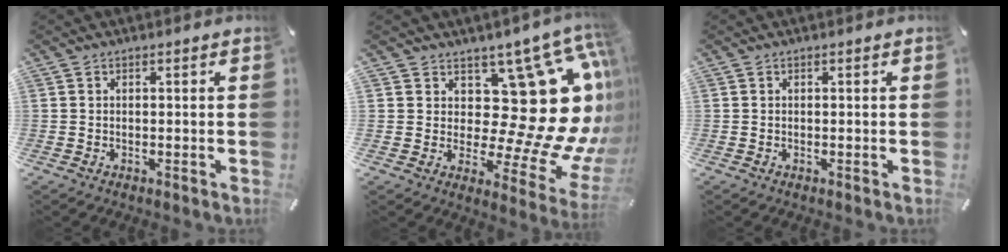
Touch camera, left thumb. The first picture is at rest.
{"total": 23.9, "force": [5.7, 12.5, 19.6], "torque": [-0.239, -0.098, 0.128]}
{"total": 0.0}